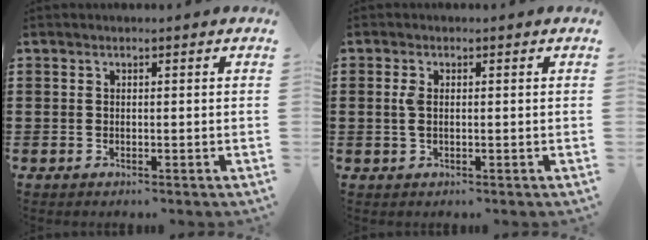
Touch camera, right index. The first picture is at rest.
{"total": 2.2, "force": [0.3, 1.0, 1.9], "torque": [-0.048, 0.002, 0.000]}